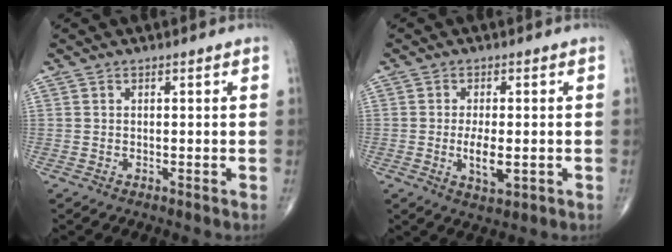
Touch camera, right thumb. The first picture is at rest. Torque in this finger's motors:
{"motor_torque": [2.95, 2.06, 1.73, -1.02, 0.48]}